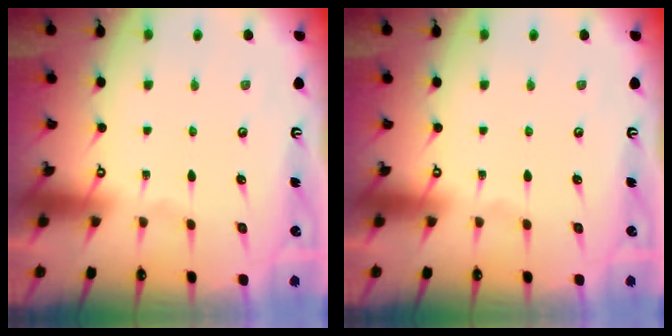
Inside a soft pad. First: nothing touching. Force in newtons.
{"total": 0.0}